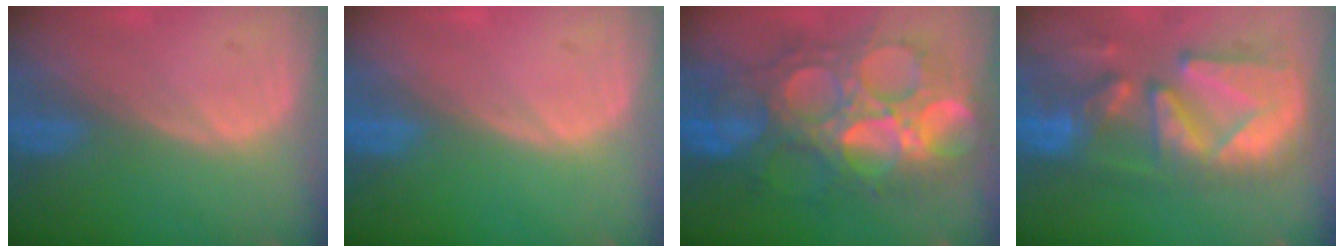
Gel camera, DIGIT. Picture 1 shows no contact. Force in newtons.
{"total": 0.0}
{"total": 13.0, "press": 13.0, "slide": 1.5}
{"total": 12.3, "press": 11.0, "slide": 5.6}